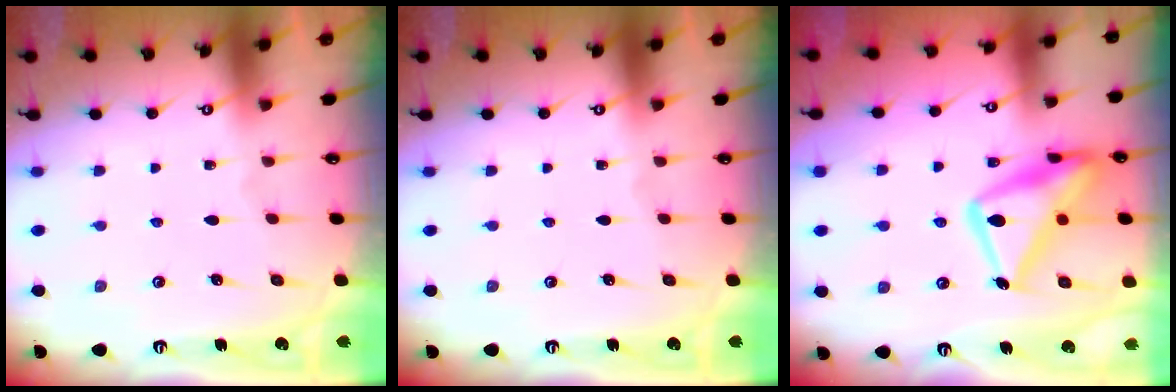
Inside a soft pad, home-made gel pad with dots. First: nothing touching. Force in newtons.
{"total": 0.0}
{"total": 18.9, "press": 18.9, "slide": 1.3}